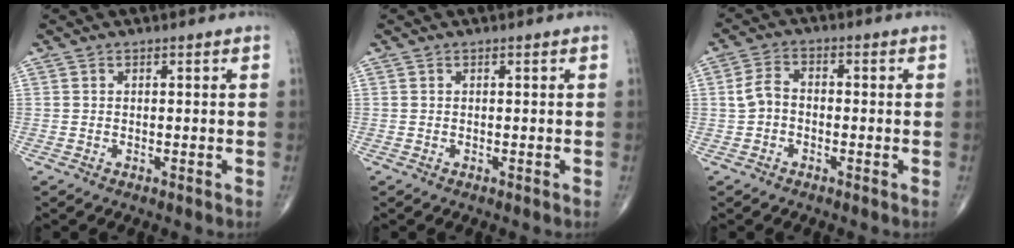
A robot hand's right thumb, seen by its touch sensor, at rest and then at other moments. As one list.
[{"total": 0.0}, {"total": 4.3, "force": [-0.8, 3.2, 2.8], "torque": [-0.051, 0.018, -0.023]}]